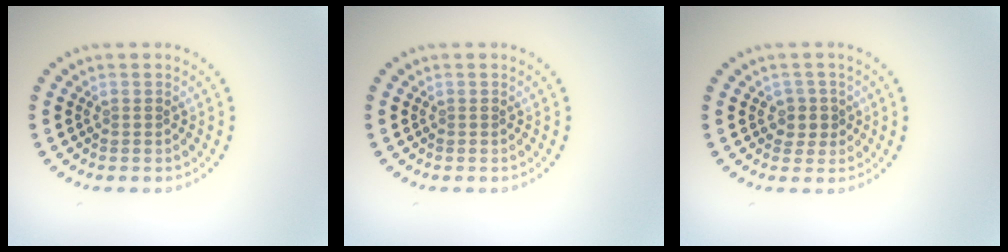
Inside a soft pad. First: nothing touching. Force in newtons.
{"total": 0.0}
{"total": 1.9, "press": 1.6, "slide": 1.1}